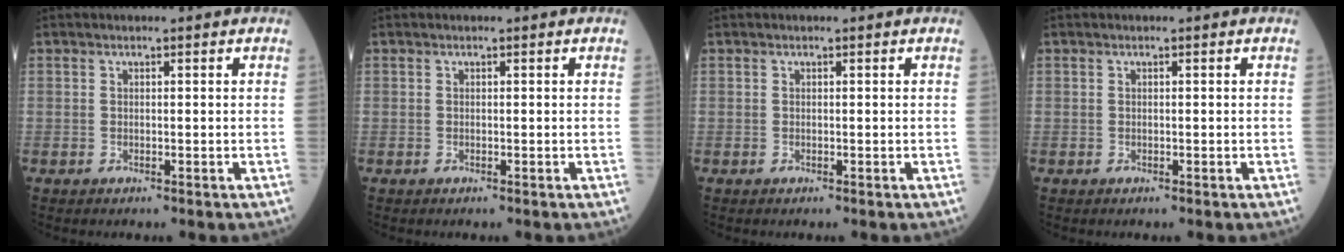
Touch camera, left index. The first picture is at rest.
{"total": 0.0}
{"total": 0.0}
{"total": 0.0}